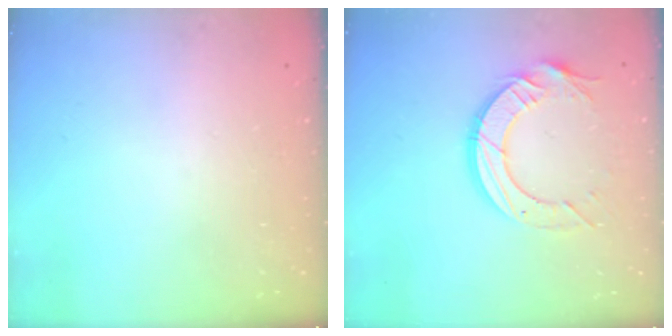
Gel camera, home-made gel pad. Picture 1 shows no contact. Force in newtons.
{"total": 12.1, "press": 12.1, "slide": 1.0}